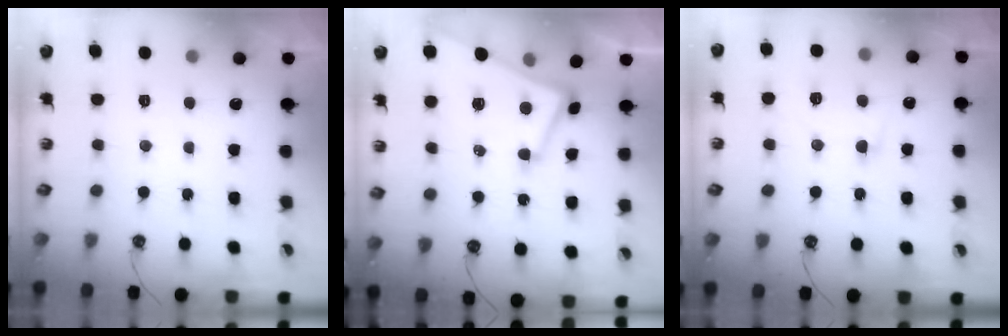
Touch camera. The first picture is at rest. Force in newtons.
{"total": 1.1, "press": 0.7, "slide": 0.9}
{"total": 5.5, "press": 5.5, "slide": 1.0}